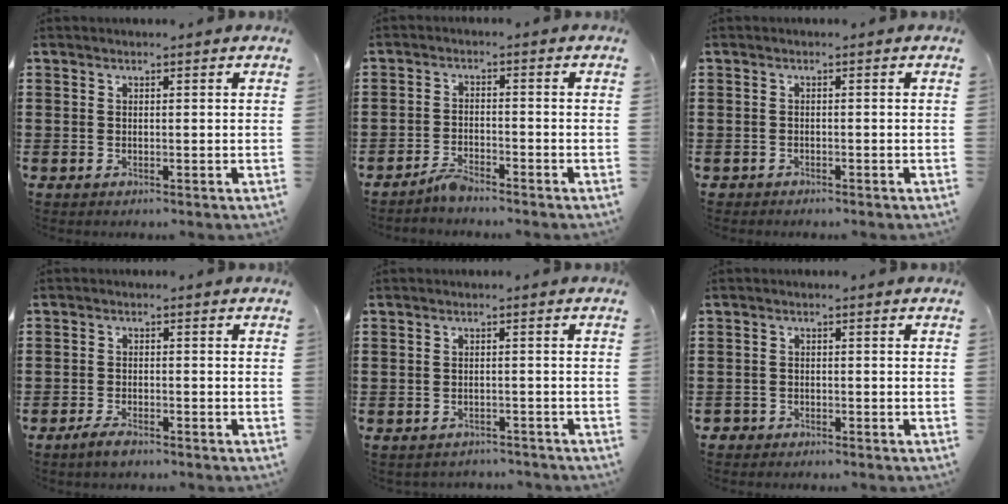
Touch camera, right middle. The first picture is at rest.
{"total": 2.7, "force": [-2.6, 0.3, 0.8], "torque": [-0.024, 0.004, -0.054]}
{"total": 0.9, "force": [-0.8, 0.3, 0.0], "torque": [-0.002, 0.001, -0.018]}
{"total": 2.3, "force": [-1.8, 0.6, 1.3], "torque": [-0.030, 0.000, -0.036]}
{"total": 1.6, "force": [-1.6, 0.3, 0.0], "torque": [-0.005, 0.000, -0.034]}
{"total": 1.4, "force": [-1.3, 0.5, -0.1], "torque": [-0.002, 0.002, -0.032]}